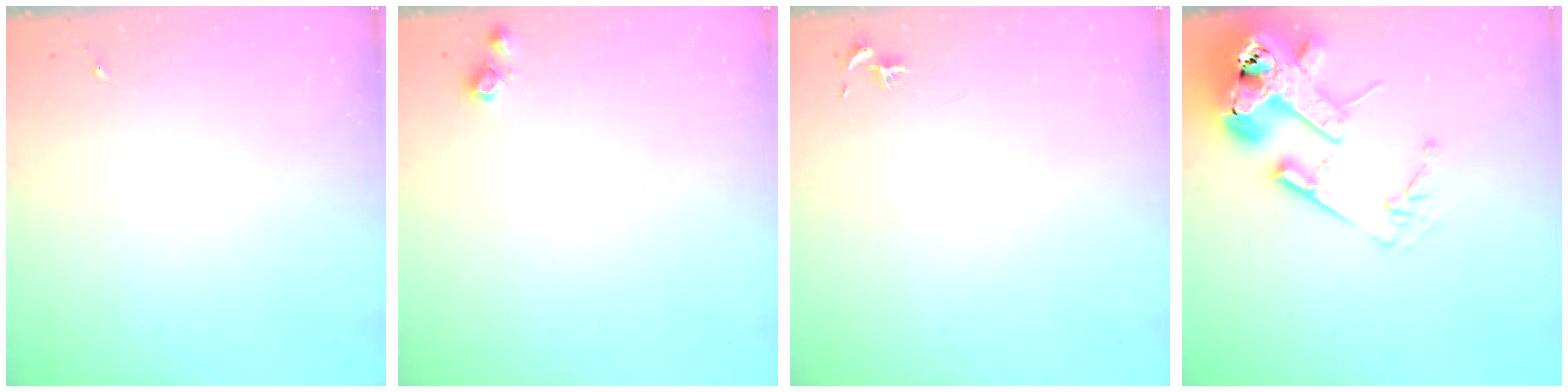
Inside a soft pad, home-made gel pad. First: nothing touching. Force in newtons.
{"total": 6.6, "press": 6.6, "slide": 0.6}
{"total": 0.8, "press": 0.7, "slide": 0.3}
{"total": 18.0, "press": 17.9, "slide": 2.6}